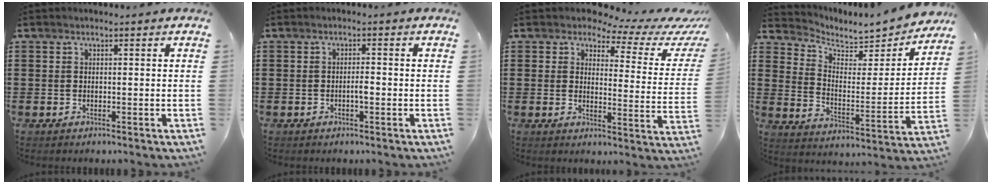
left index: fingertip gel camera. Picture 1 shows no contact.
{"total": 1.6, "force": [-0.5, 0.4, 1.5], "torque": [-0.029, 0.002, -0.010]}
{"total": 3.9, "force": [2.9, 1.6, 2.1], "torque": [-0.046, -0.018, 0.041]}
{"total": 5.1, "force": [4.6, 1.9, 1.0], "torque": [-0.041, -0.035, 0.076]}